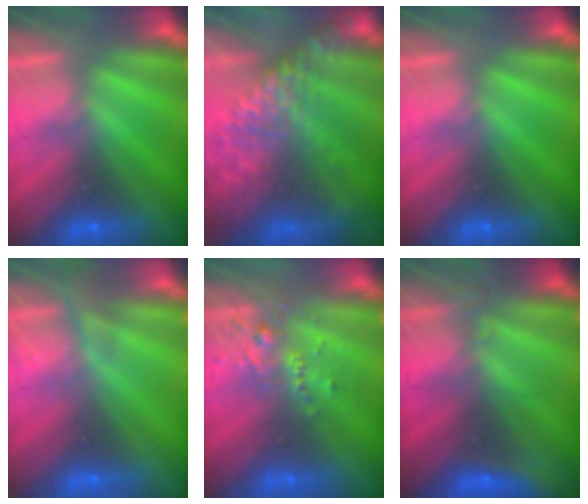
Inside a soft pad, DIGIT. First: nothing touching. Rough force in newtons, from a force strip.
{"total": 6.4}
{"total": 0.0}
{"total": 2.3}
{"total": 2.6}
{"total": 7.9}